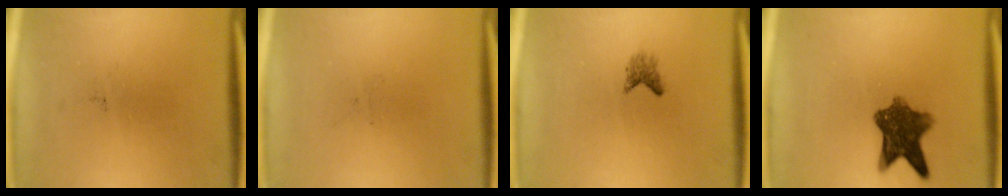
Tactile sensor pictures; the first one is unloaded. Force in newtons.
{"total": 0.0}
{"total": 1.4}
{"total": 8.5}